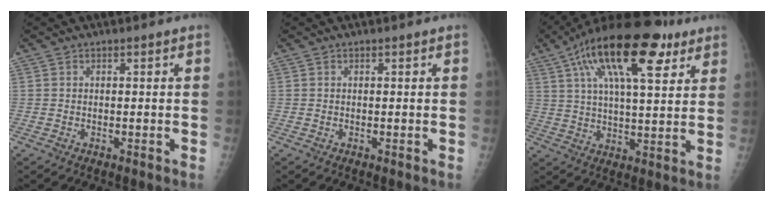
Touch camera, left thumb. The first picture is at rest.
{"total": 0.0}
{"total": 21.2, "force": [10.7, 7.9, 16.5], "torque": [-0.265, -0.006, 0.173]}